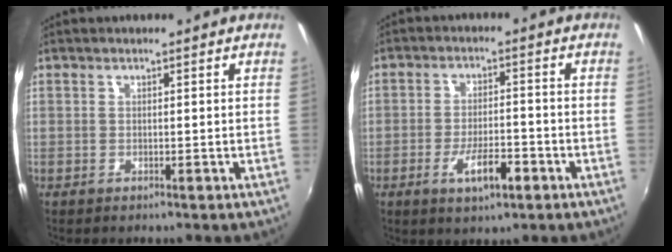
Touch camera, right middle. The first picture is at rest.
{"total": 6.9, "force": [-3.4, 2.1, 5.6], "torque": [-0.111, -0.008, -0.054]}